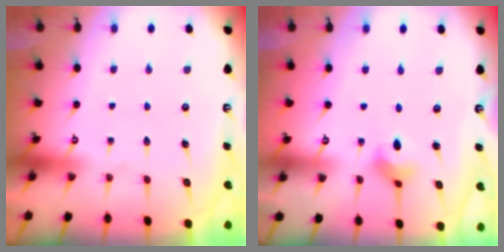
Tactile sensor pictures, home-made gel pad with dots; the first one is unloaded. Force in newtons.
{"total": 3.7, "press": 3.6, "slide": 0.5}